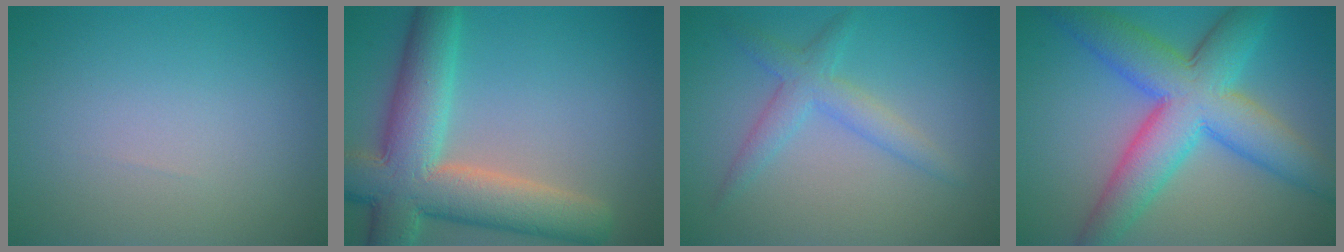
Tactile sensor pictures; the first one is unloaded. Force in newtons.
{"total": 10.2, "press": 10.1, "slide": 0.9}
{"total": 2.8, "press": 2.8, "slide": 0.1}
{"total": 9.8, "press": 9.8, "slide": 0.2}